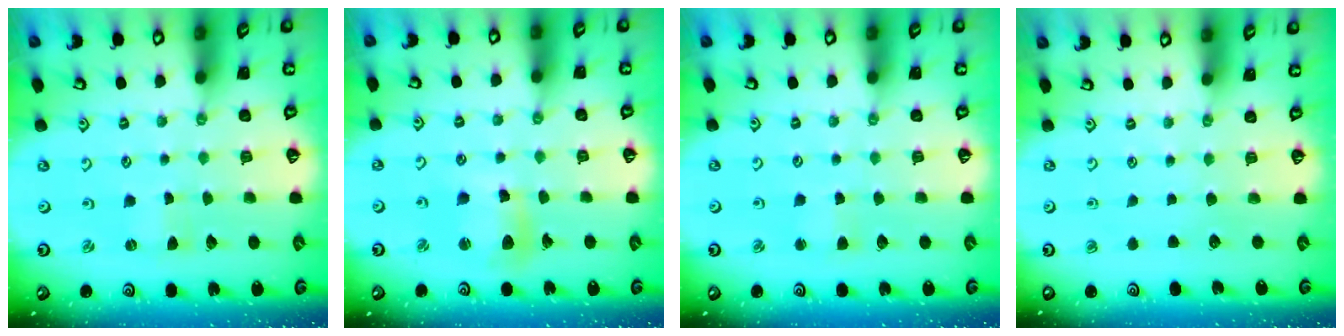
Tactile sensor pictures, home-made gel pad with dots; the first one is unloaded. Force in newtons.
{"total": 10.4, "press": 10.3, "slide": 1.4}
{"total": 3.3, "press": 3.3, "slide": 0.3}
{"total": 0.0}